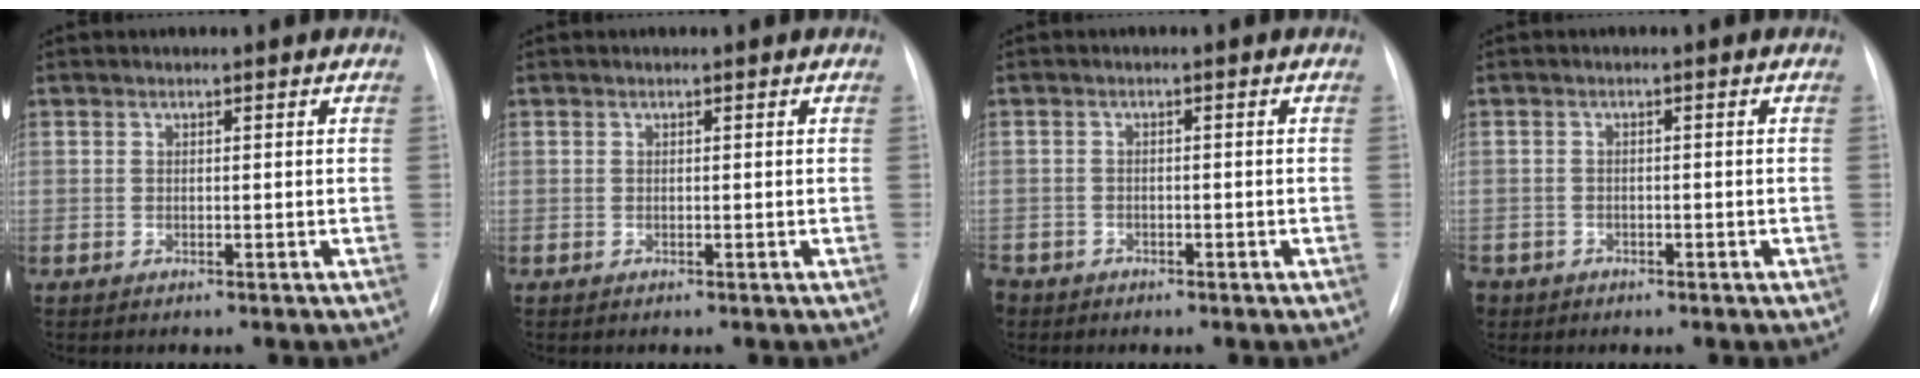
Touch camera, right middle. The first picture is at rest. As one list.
[{"total": 0.0}, {"total": 3.7, "force": [-2.6, 2.5, 0.8], "torque": [-0.021, -0.001, -0.043]}, {"total": 3.8, "force": [-2.4, 2.9, 0.7], "torque": [-0.024, 0.000, -0.039]}]